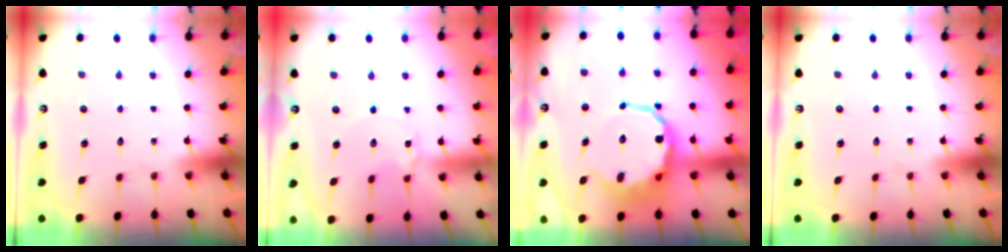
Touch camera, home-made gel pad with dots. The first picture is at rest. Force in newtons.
{"total": 2.9, "press": 2.9, "slide": 0.4}
{"total": 12.2, "press": 11.9, "slide": 2.8}
{"total": 0.0}